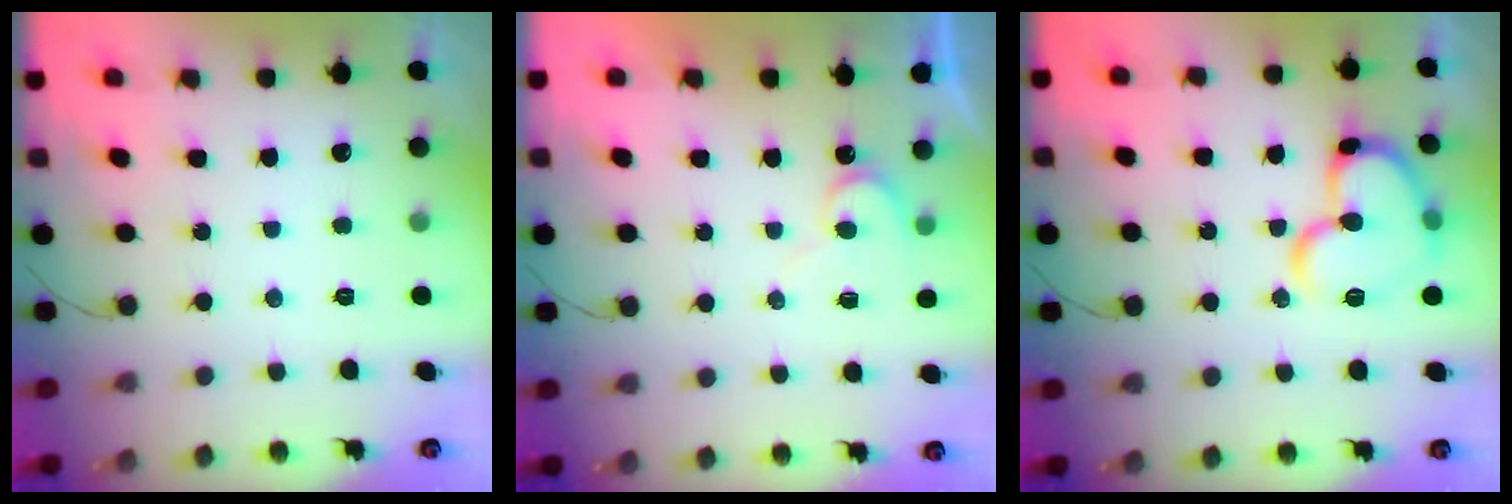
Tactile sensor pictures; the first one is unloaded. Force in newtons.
{"total": 8.1, "press": 8.0, "slide": 0.3}
{"total": 17.1, "press": 17.0, "slide": 1.6}